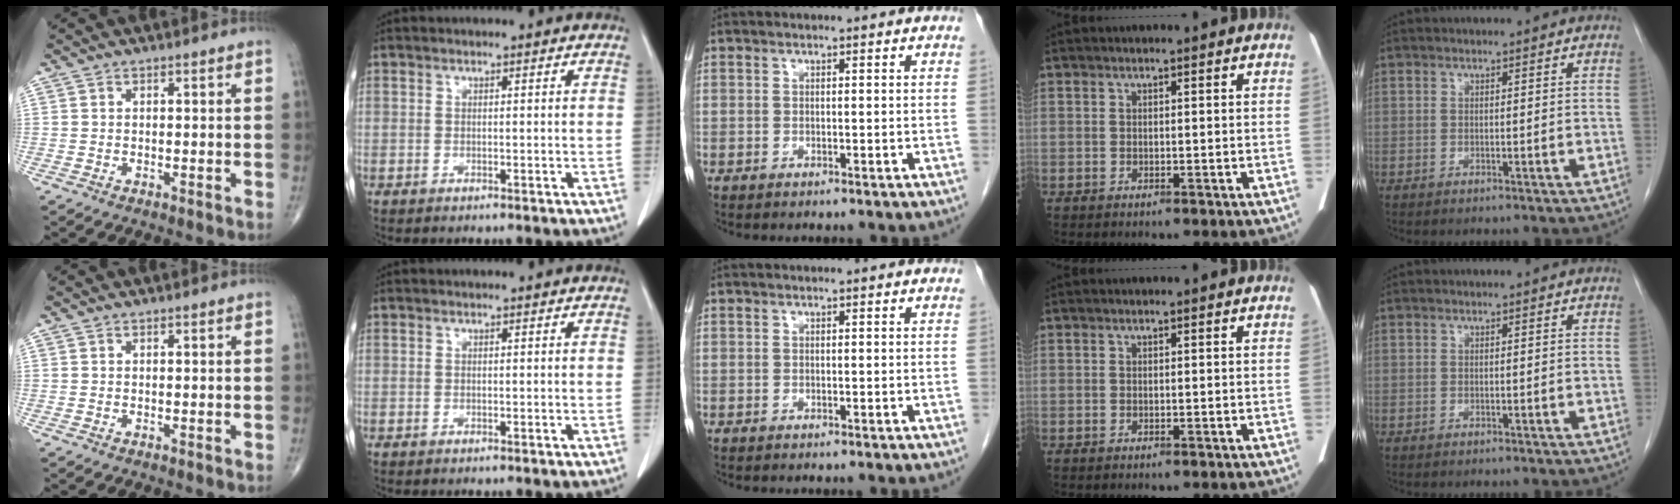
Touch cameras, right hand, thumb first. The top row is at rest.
{}